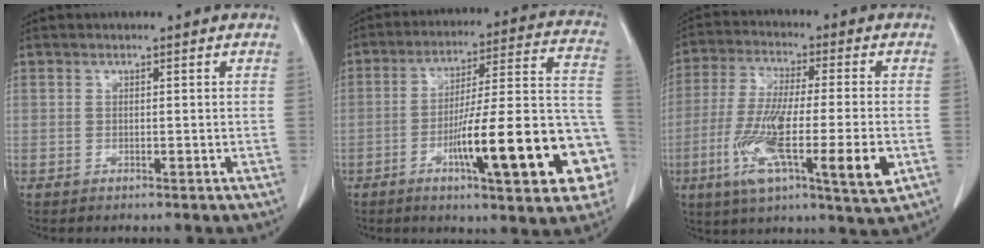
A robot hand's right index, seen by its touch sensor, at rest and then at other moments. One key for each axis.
{"total": 22.0, "fx": -7.6, "fy": 2.8, "fz": 20.4, "tx": -0.236, "ty": 0.020, "tz": -0.107}
{"total": 16.9, "fx": -5.0, "fy": 2.1, "fz": 16.0, "tx": -0.281, "ty": -0.026, "tz": -0.084}